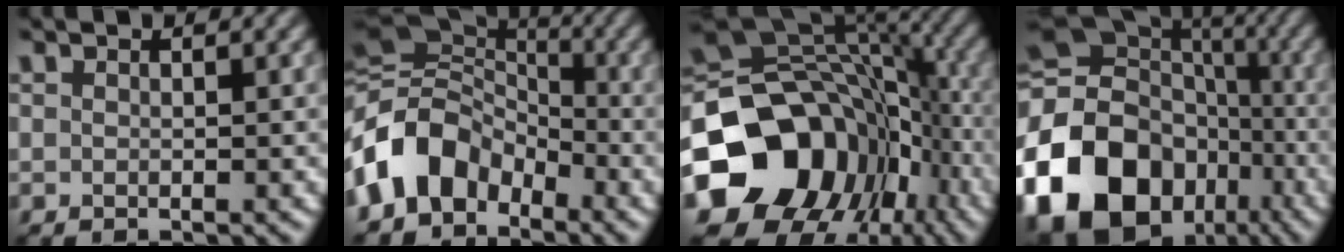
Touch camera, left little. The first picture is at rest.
{"total": 8.9, "force": [-3.8, 6.3, 5.0], "torque": [-0.082, 0.009, -0.088]}
{"total": 17.7, "force": [-6.9, 13.9, 8.5], "torque": [-0.179, -0.017, -0.111]}
{"total": 23.8, "force": [-10.4, 18.6, 10.6], "torque": [-0.195, -0.044, -0.199]}